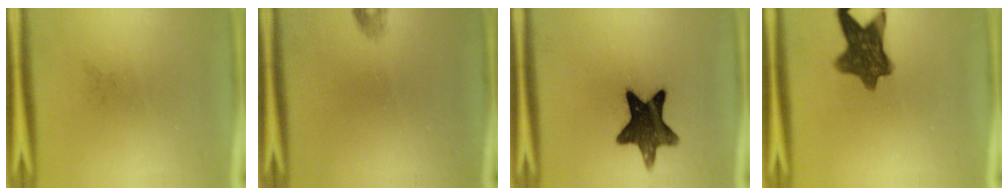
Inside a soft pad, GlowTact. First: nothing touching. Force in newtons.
{"total": 1.0}
{"total": 13.1}
{"total": 9.5}